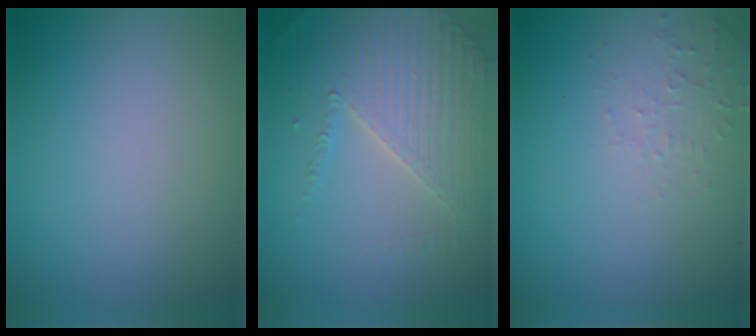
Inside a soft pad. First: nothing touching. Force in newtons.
{"total": 4.0, "press": 3.8, "slide": 1.2}
{"total": 1.5, "press": 1.5, "slide": 0.3}